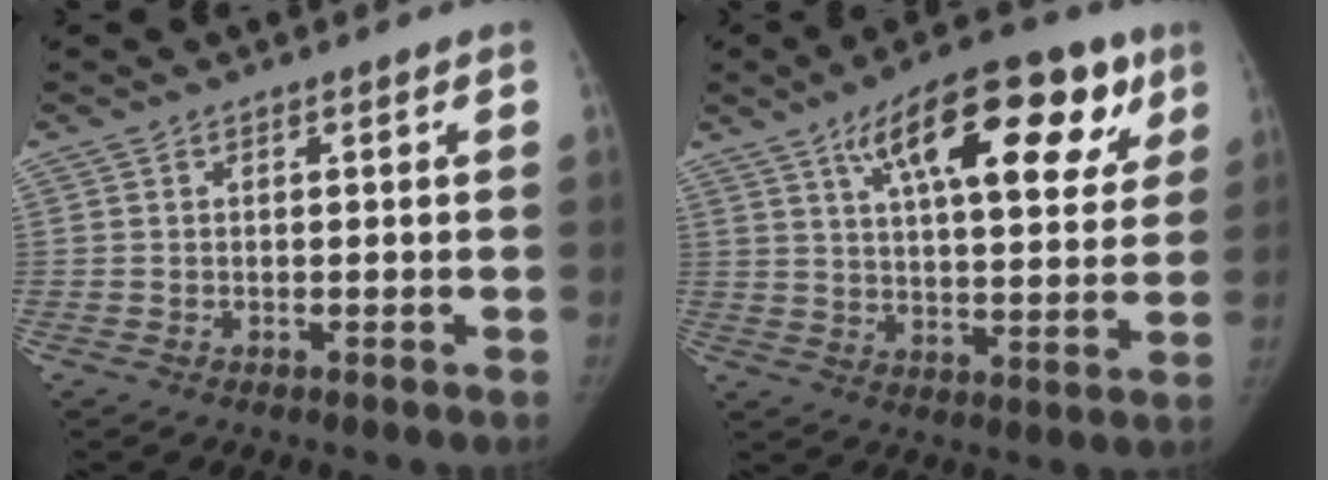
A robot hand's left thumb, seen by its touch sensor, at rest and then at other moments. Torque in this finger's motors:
{"motor_torque": [0.18, 0.20, 1.62, -1.15, 0.32]}